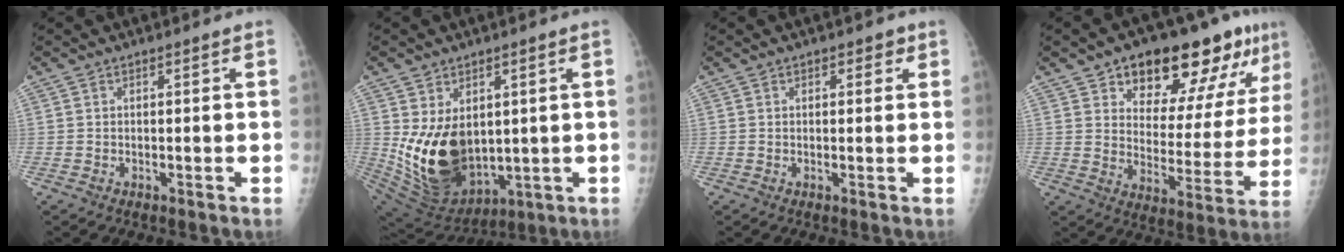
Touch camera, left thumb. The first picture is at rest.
{"total": 16.1, "force": [1.3, 11.1, 11.6], "torque": [-0.175, -0.032, 0.061]}
{"total": 2.0, "force": [1.0, 1.2, 1.2], "torque": [0.000, -0.001, 0.009]}
{"total": 19.4, "force": [11.8, 8.6, 12.7], "torque": [-0.126, -0.045, 0.178]}